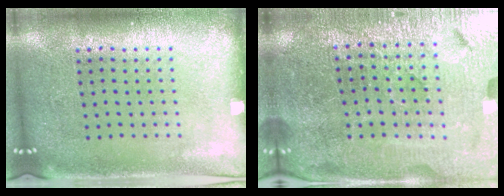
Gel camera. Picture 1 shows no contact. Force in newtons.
{"total": 4.8, "press": 4.6, "slide": 1.3}